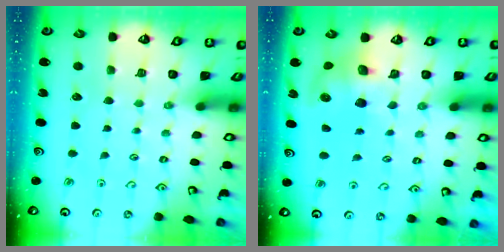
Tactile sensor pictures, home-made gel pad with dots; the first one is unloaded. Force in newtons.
{"total": 9.0, "press": 8.9, "slide": 1.3}